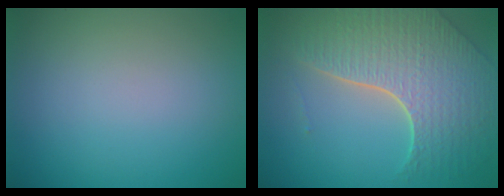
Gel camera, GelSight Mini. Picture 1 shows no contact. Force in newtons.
{"total": 7.8, "press": 5.6, "slide": 5.4}